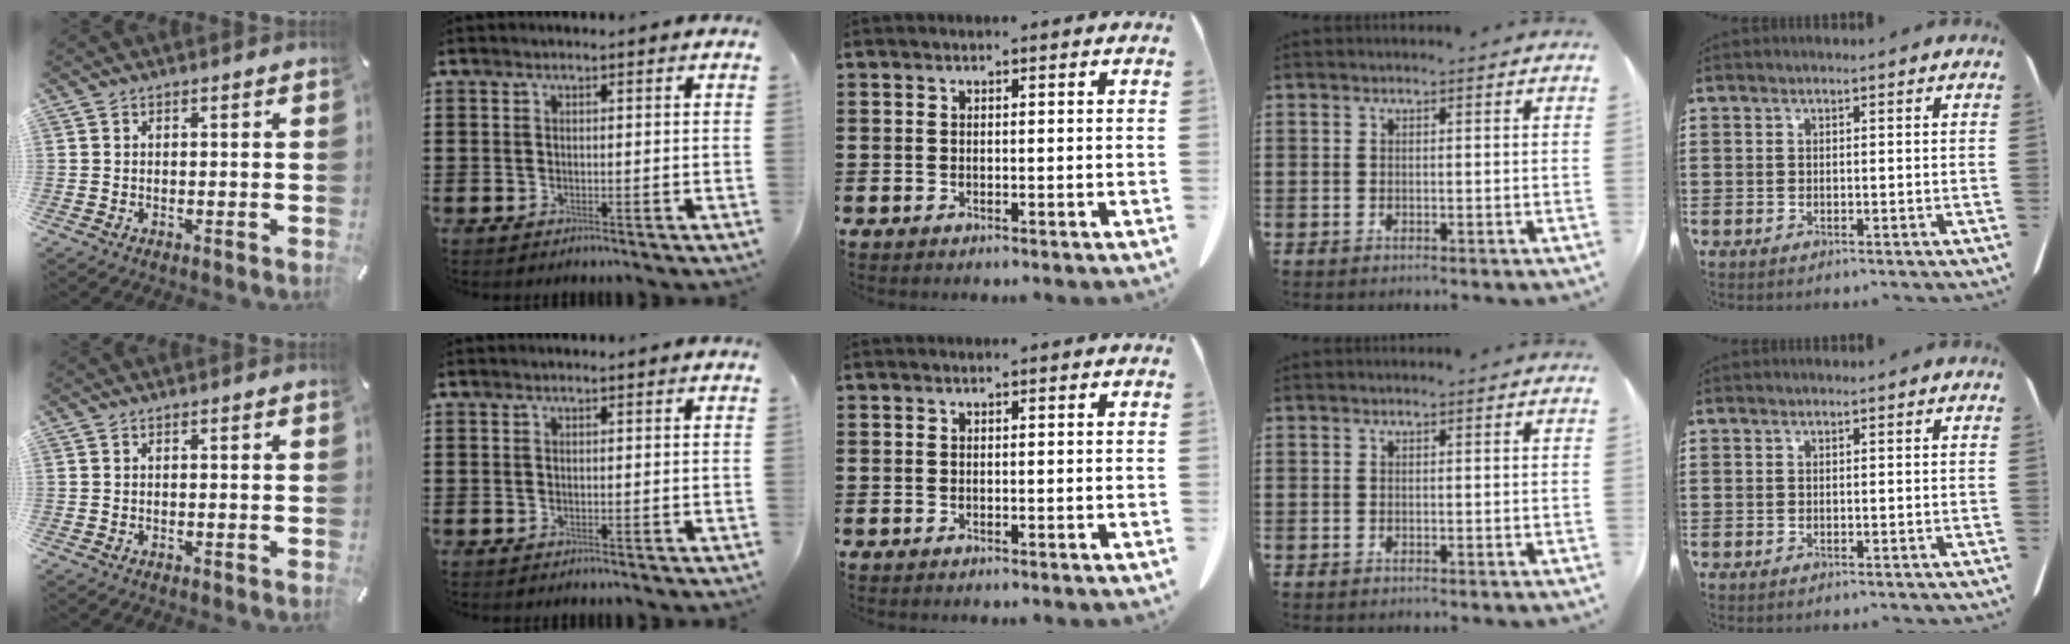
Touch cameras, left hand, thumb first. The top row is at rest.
{}